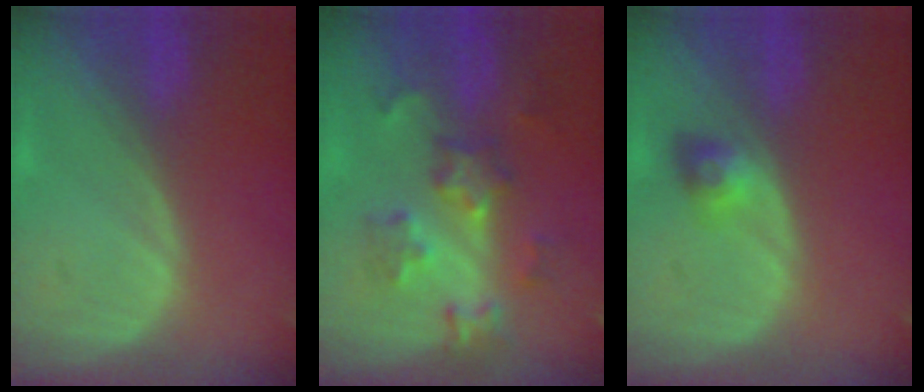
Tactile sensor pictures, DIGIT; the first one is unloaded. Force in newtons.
{"total": 6.5, "press": 6.4, "slide": 1.3}
{"total": 3.0, "press": 2.7, "slide": 1.3}